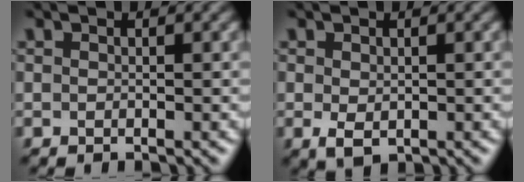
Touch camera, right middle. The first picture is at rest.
{"total": 2.0, "force": [-0.3, 1.3, 1.5], "torque": [-0.034, -0.007, -0.002]}